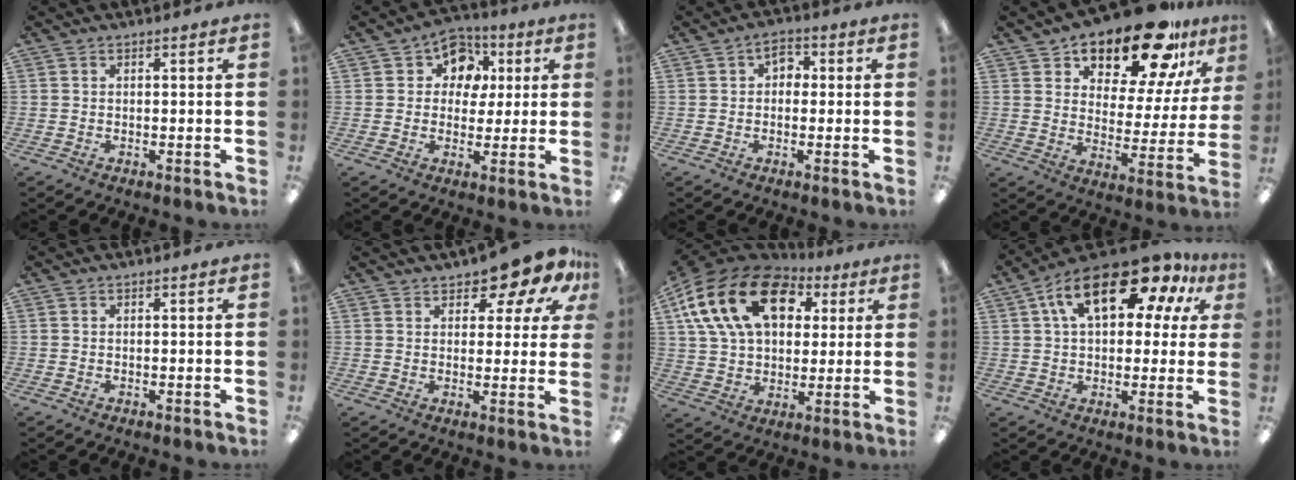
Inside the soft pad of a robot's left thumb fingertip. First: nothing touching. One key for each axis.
{"total": 8.2, "fx": 3.4, "fy": 7.0, "fz": 2.8, "tx": -0.045, "ty": -0.015, "tz": 0.058}
{"total": 3.4, "fx": 0.2, "fy": 2.6, "fz": 2.2, "tx": -0.027, "ty": 0.006, "tz": -0.002}
{"total": 18.0, "fx": 14.8, "fy": 5.9, "fz": 8.4, "tx": -0.146, "ty": -0.105, "tz": 0.255}
{"total": 0.0}
{"total": 8.8, "fx": 6.7, "fy": 3.6, "fz": 4.4, "tx": -0.059, "ty": -0.044, "tz": 0.118}
{"total": 21.2, "fx": 8.8, "fy": 14.0, "fz": 13.3, "tx": -0.257, "ty": -0.024, "tz": 0.158}
{"total": 19.0, "fx": 9.4, "fy": 8.7, "fz": 14.0, "tx": -0.229, "ty": -0.028, "tz": 0.157}